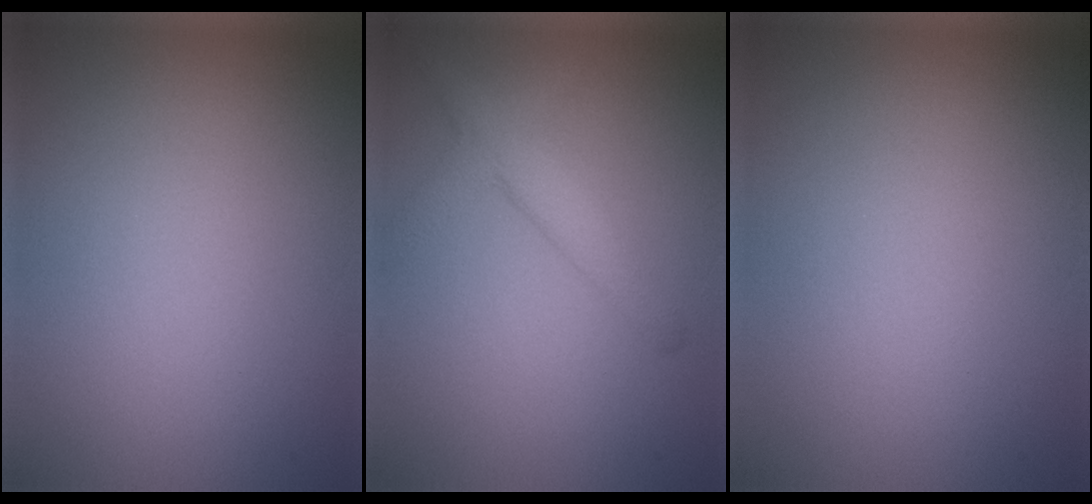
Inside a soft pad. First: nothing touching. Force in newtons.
{"total": 3.0, "press": 3.0, "slide": 0.2}
{"total": 0.0}